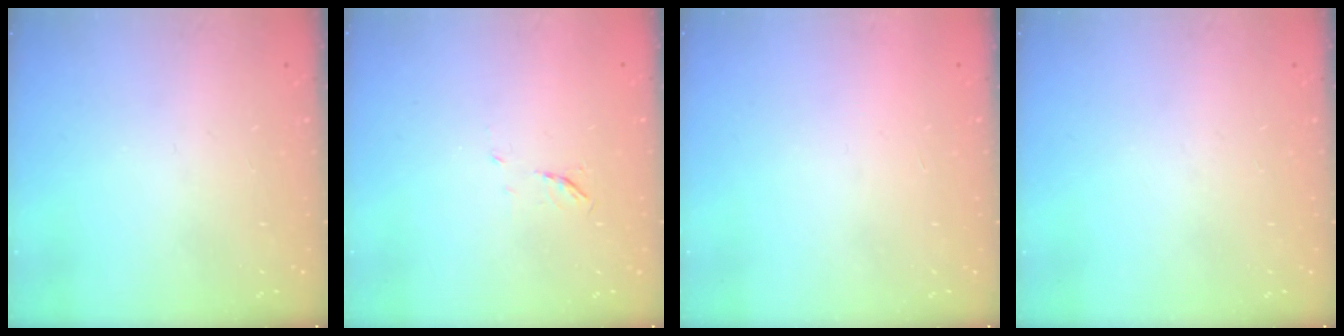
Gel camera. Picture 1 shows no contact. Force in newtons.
{"total": 4.0, "press": 4.0, "slide": 0.6}
{"total": 1.5, "press": 1.5, "slide": 0.1}
{"total": 0.0}